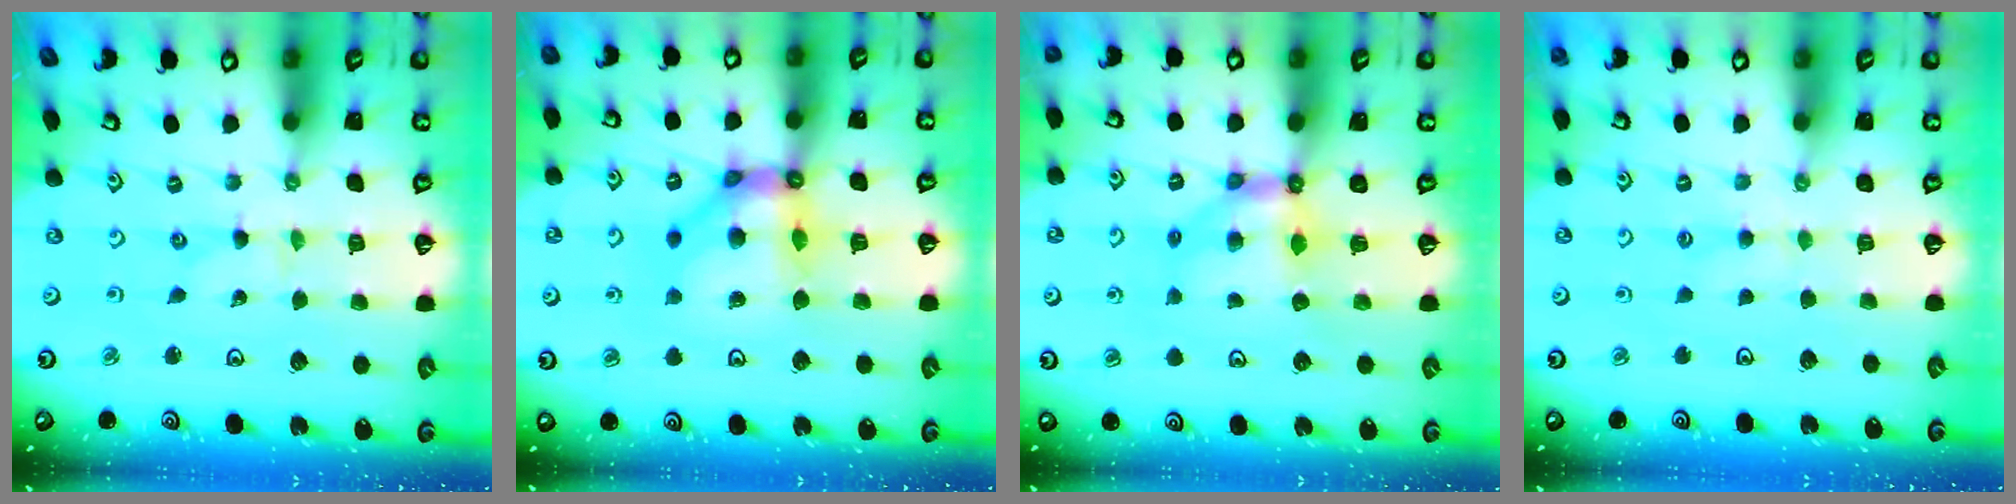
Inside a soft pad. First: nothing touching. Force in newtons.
{"total": 11.2, "press": 11.2, "slide": 1.0}
{"total": 6.2, "press": 6.1, "slide": 0.7}
{"total": 2.8, "press": 2.7, "slide": 0.5}